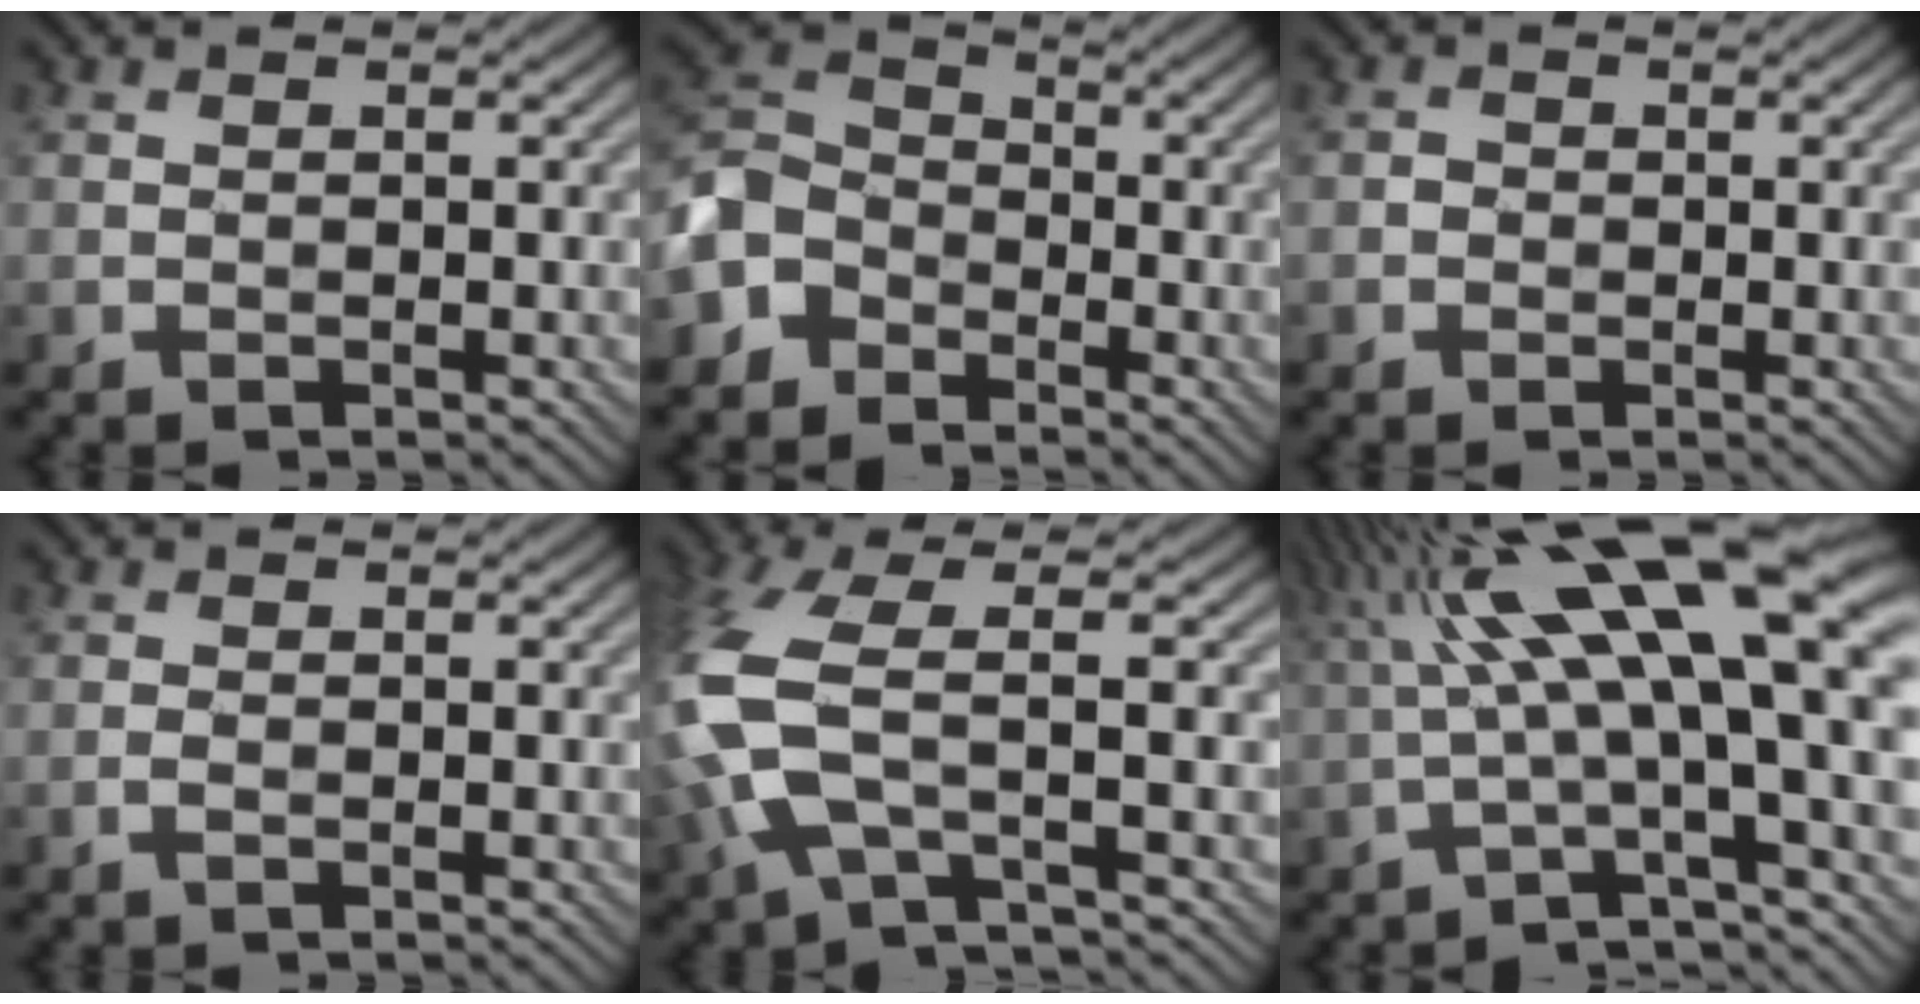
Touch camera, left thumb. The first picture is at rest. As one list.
[{"total": 6.6, "force": [-4.1, 4.6, 2.3], "torque": [-0.058, 0.008, -0.111]}, {"total": 0.8, "force": [-0.3, 0.8, 0.2], "torque": [-0.003, -0.002, -0.008]}, {"total": 1.1, "force": [-0.3, 0.3, 1.0], "torque": [-0.023, 0.002, -0.008]}, {"total": 10.4, "force": [-0.9, 3.7, 9.7], "torque": [-0.245, 0.001, -0.031]}, {"total": 18.4, "force": [3.8, 5.0, 17.3], "torque": [-0.315, 0.023, 0.071]}]